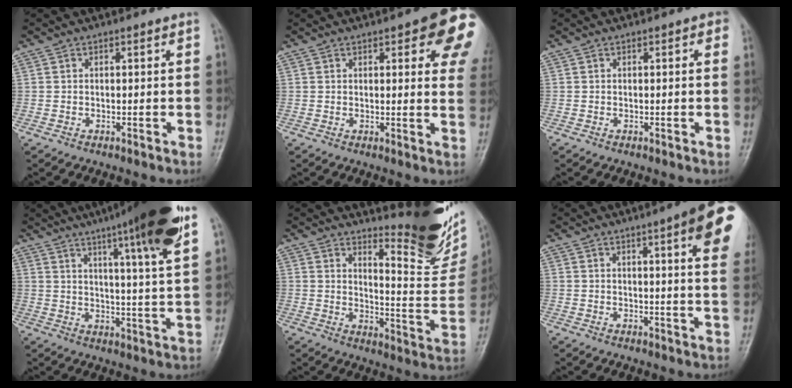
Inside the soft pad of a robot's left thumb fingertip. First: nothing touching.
{"total": 13.6, "force": [5.7, 4.5, 11.5], "torque": [-0.104, -0.016, 0.055]}
{"total": 1.4, "force": [0.6, 0.5, 1.1], "torque": [-0.010, 0.002, 0.003]}
{"total": 19.3, "force": [11.9, 1.0, 15.1], "torque": [-0.207, -0.042, 0.162]}
{"total": 16.9, "force": [14.0, 3.7, 8.8], "torque": [-0.084, -0.146, 0.182]}
{"total": 14.3, "force": [6.7, 2.3, 12.4], "torque": [-0.138, -0.020, 0.071]}